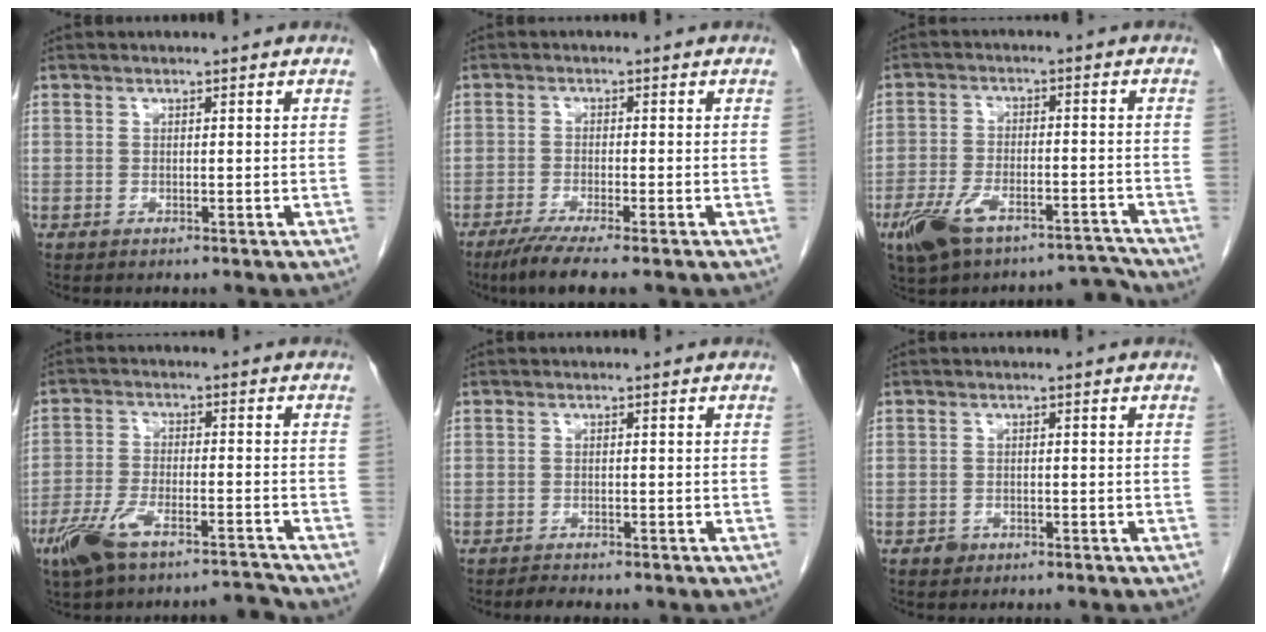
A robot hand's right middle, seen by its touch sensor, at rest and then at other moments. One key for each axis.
{"total": 6.0, "fx": -4.3, "fy": 0.1, "fz": 4.1, "tx": -0.069, "ty": -0.015, "tz": -0.073}
{"total": 10.2, "fx": -8.3, "fy": 3.3, "fz": 5.0, "tx": -0.088, "ty": 0.023, "tz": -0.139}
{"total": 8.5, "fx": -7.2, "fy": 1.4, "fz": 4.4, "tx": -0.088, "ty": 0.003, "tz": -0.130}
{"total": 1.9, "fx": -1.7, "fy": 0.5, "fz": 0.6, "tx": -0.017, "ty": -0.004, "tz": -0.022}
{"total": 1.3, "fx": -0.9, "fy": 0.9, "fz": 0.2, "tx": -0.004, "ty": 0.003, "tz": -0.014}